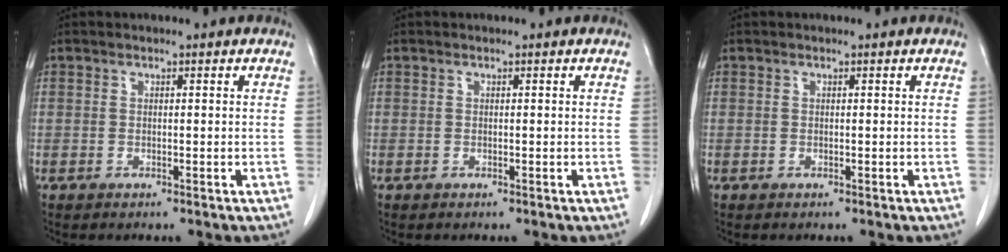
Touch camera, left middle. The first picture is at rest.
{"total": 0.0}
{"total": 0.0}